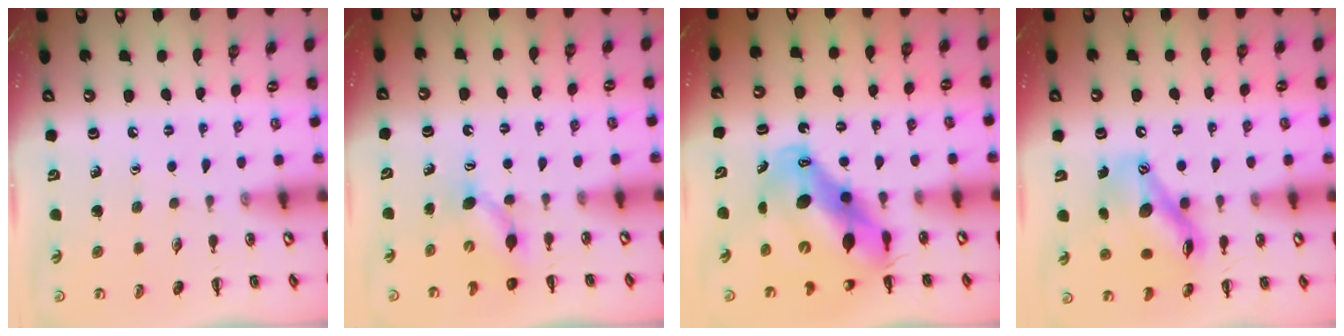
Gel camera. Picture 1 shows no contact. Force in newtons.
{"total": 4.6, "press": 4.4, "slide": 1.2}
{"total": 16.2, "press": 15.7, "slide": 4.2}
{"total": 12.8, "press": 12.4, "slide": 3.4}